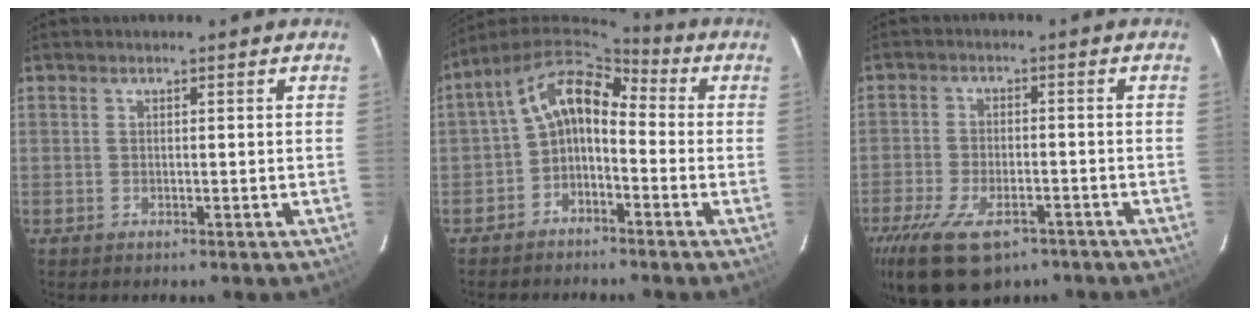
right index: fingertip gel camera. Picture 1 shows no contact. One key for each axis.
{"total": 8.4, "fx": -1.8, "fy": 5.3, "fz": 6.3, "tx": -0.129, "ty": 0.027, "tz": -0.045}
{"total": 14.1, "fx": -9.3, "fy": 6.6, "fz": 8.4, "tx": -0.186, "ty": -0.032, "tz": -0.152}